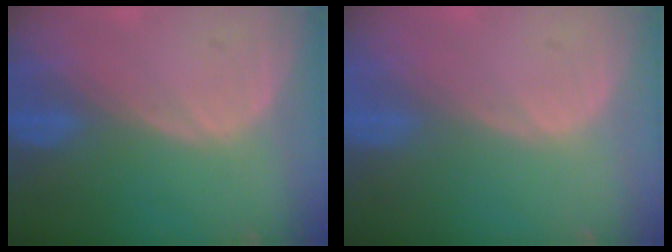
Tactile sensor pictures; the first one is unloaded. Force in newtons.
{"total": 0.0}